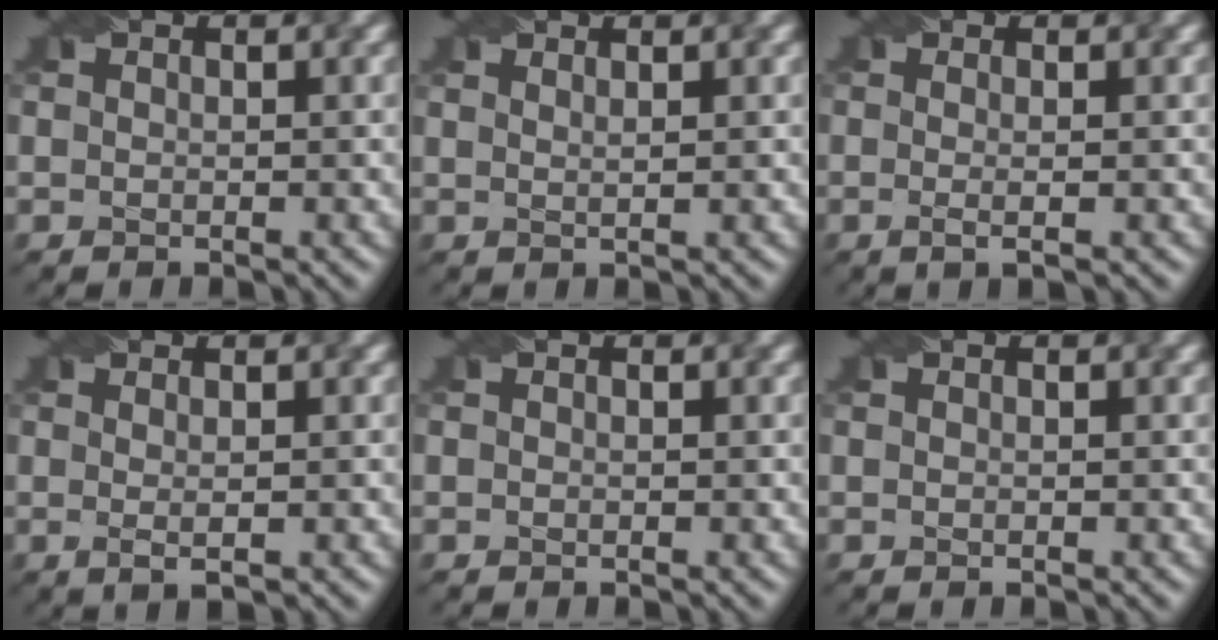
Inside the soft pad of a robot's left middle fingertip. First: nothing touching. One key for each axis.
{"total": 1.5, "fx": 1.3, "fy": 0.3, "fz": 0.8, "tx": -0.001, "ty": 0.006, "tz": 0.008}
{"total": 1.6, "fx": -0.3, "fy": 0.1, "fz": 1.5, "tx": -0.020, "ty": 0.003, "tz": -0.014}
{"total": 1.3, "fx": 0.1, "fy": 0.1, "fz": 1.3, "tx": -0.023, "ty": -0.003, "tz": 0.002}
{"total": 0.0}
{"total": 0.0}